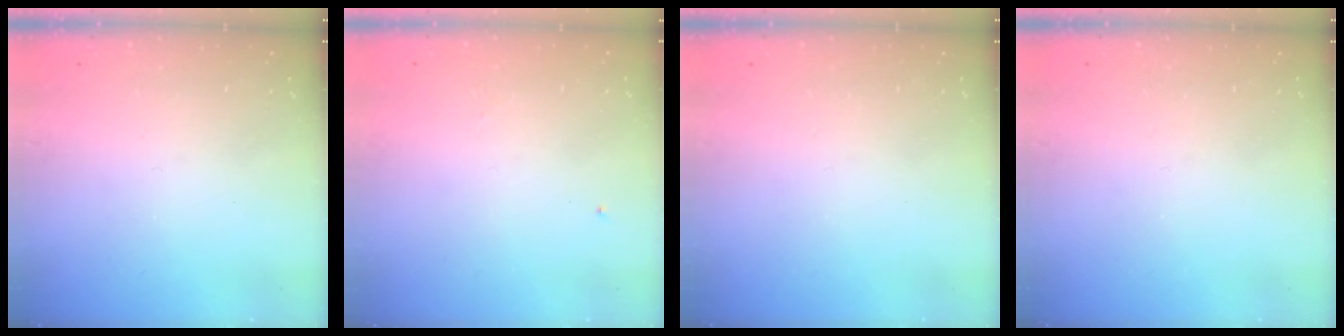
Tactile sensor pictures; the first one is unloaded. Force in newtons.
{"total": 0.0}
{"total": 0.0}
{"total": 0.0}